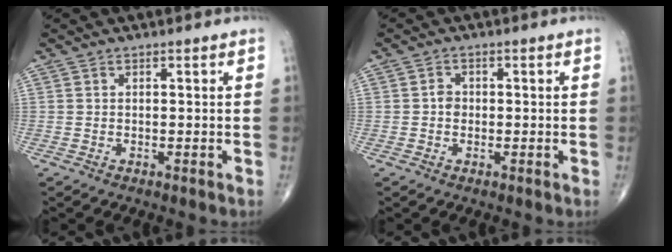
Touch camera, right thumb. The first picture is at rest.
{"total": 1.9, "force": [-0.2, 1.6, 0.9], "torque": [-0.005, 0.006, -0.006]}